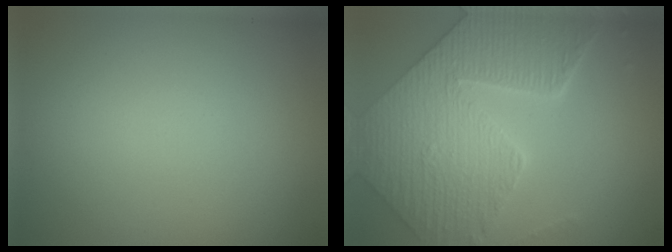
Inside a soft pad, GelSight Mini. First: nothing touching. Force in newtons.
{"total": 9.2, "press": 7.1, "slide": 5.8}